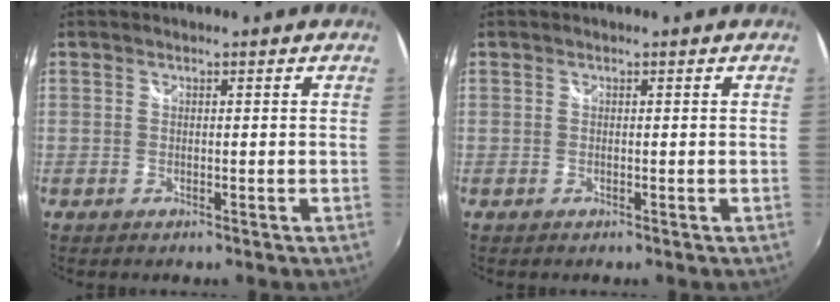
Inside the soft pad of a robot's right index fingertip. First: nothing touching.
{"total": 0.0}